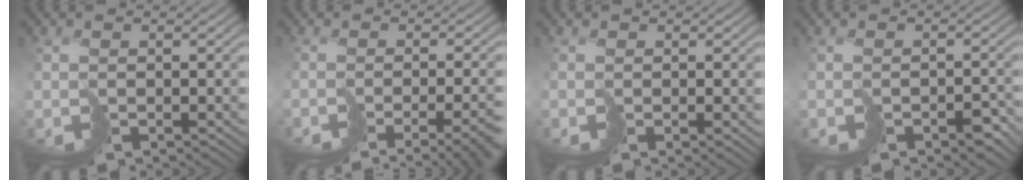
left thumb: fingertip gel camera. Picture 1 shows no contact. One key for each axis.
{"total": 7.6, "fx": -5.4, "fy": 1.6, "fz": 5.2, "tx": -0.054, "ty": -0.011, "tz": -0.044}
{"total": 0.0}
{"total": 3.1, "fx": -2.1, "fy": 1.7, "fz": 1.6, "tx": -0.011, "ty": -0.005, "tz": -0.029}